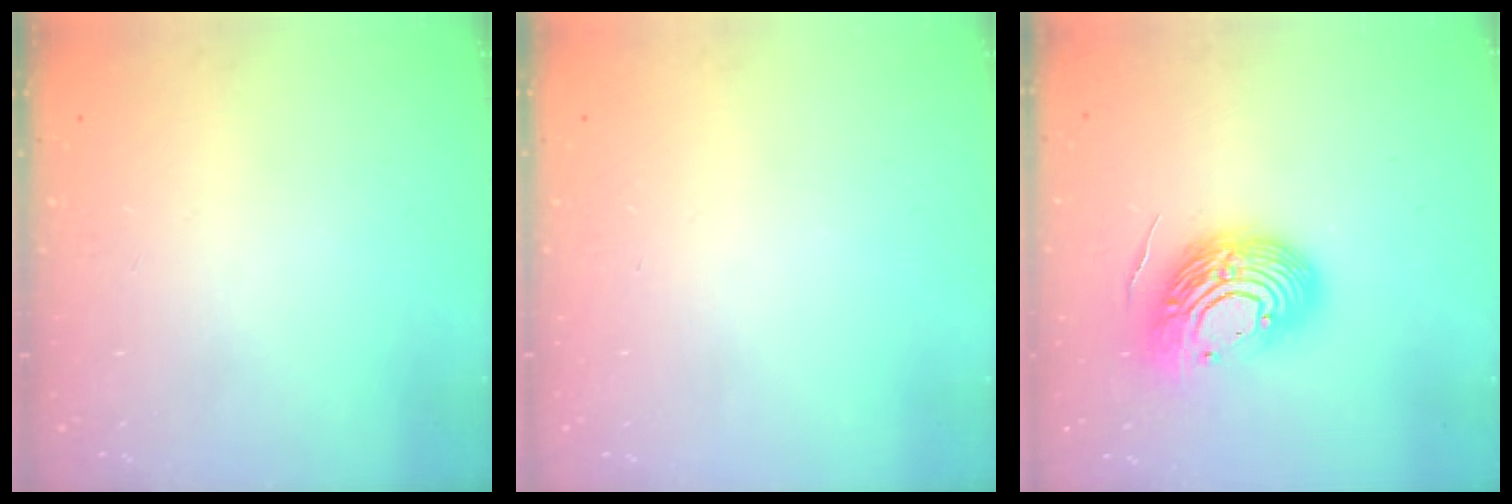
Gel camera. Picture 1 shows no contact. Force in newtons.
{"total": 0.0}
{"total": 17.3, "press": 17.3, "slide": 1.4}